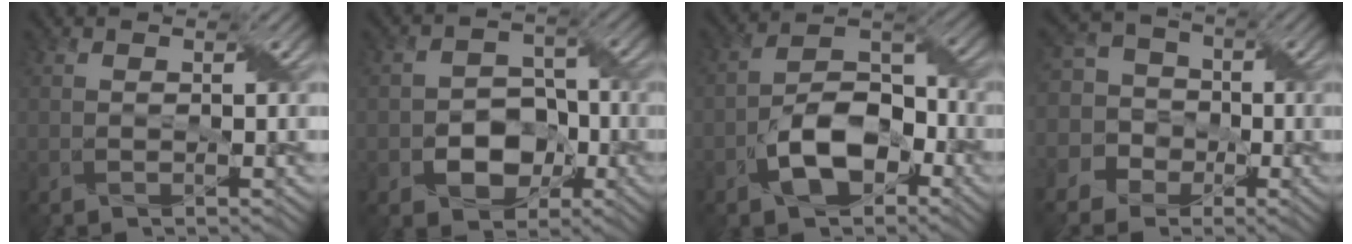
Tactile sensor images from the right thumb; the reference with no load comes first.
{"total": 6.0, "force": [-2.6, 4.6, 2.9], "torque": [-0.042, -0.006, -0.043]}
{"total": 8.9, "force": [-4.2, 5.1, 6.0], "torque": [-0.104, 0.006, -0.083]}
{"total": 6.9, "force": [-2.5, 6.2, 1.6], "torque": [-0.051, 0.005, -0.069]}